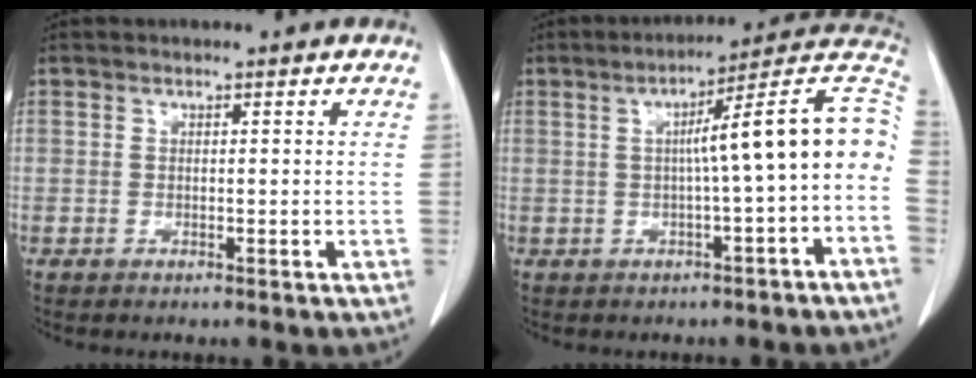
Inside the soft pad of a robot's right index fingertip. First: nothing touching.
{"total": 11.5, "force": [-1.0, 0.0, 11.5], "torque": [-0.153, 0.038, -0.020]}